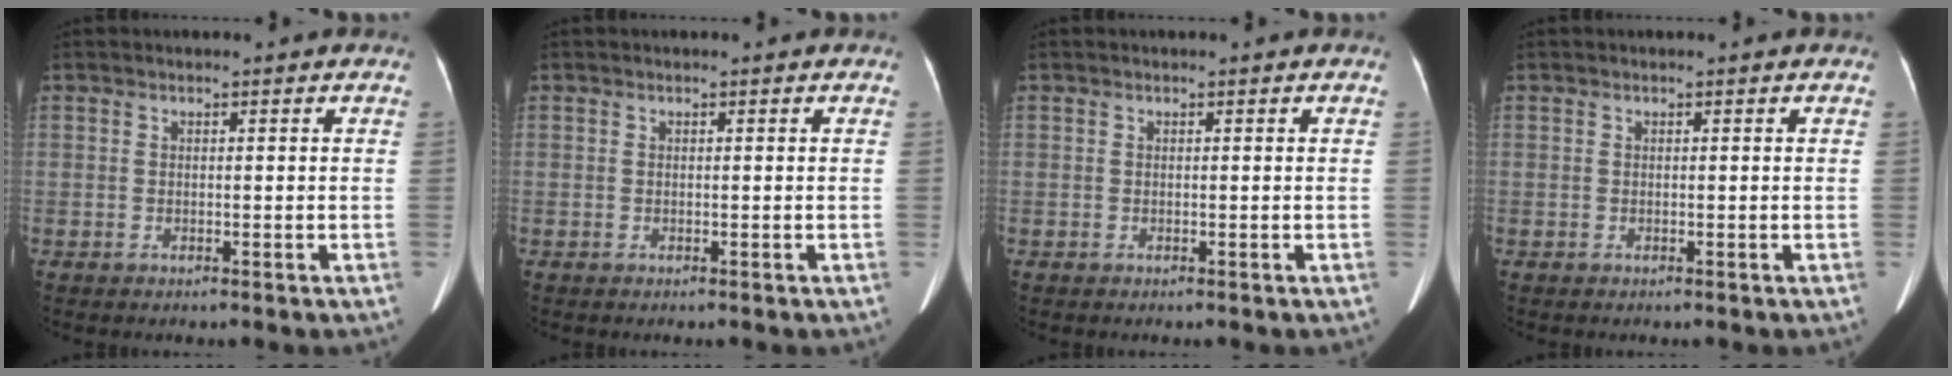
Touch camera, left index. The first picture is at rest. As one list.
[{"total": 0.0}, {"total": 0.0}, {"total": 0.0}]